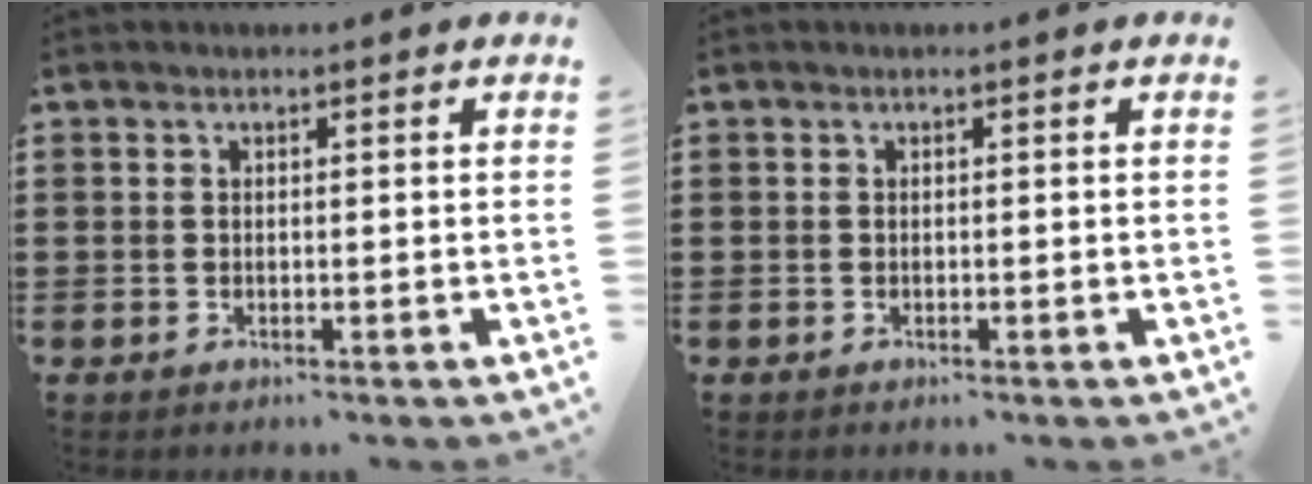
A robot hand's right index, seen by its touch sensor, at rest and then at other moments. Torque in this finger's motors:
{"motor_torque": [0.22, 0.21, 0.00, 0.00]}